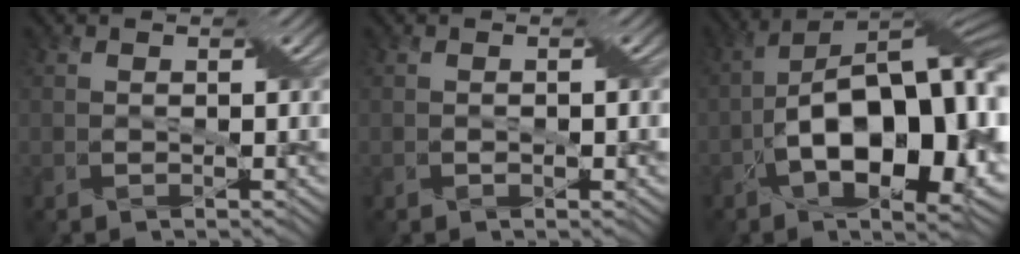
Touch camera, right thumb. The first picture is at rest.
{"total": 1.1, "force": [-0.3, 0.4, 1.0], "torque": [-0.017, 0.002, -0.003]}
{"total": 18.2, "force": [-4.3, 8.7, 15.4], "torque": [-0.231, -0.001, -0.069]}